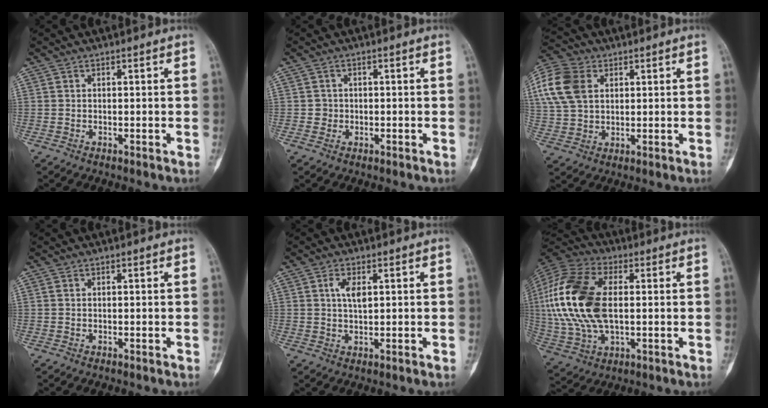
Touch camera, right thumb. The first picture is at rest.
{"total": 1.5, "force": [-0.3, 1.5, 0.1], "torque": [0.011, 0.008, -0.008]}
{"total": 12.3, "force": [3.5, 8.7, 7.9], "torque": [-0.167, 0.007, 0.066]}
{"total": 0.0}
{"total": 3.9, "force": [0.9, 1.8, 3.3], "torque": [-0.061, -0.002, 0.014]}
{"total": 21.6, "force": [1.3, 12.2, 17.8], "torque": [-0.396, 0.004, 0.025]}